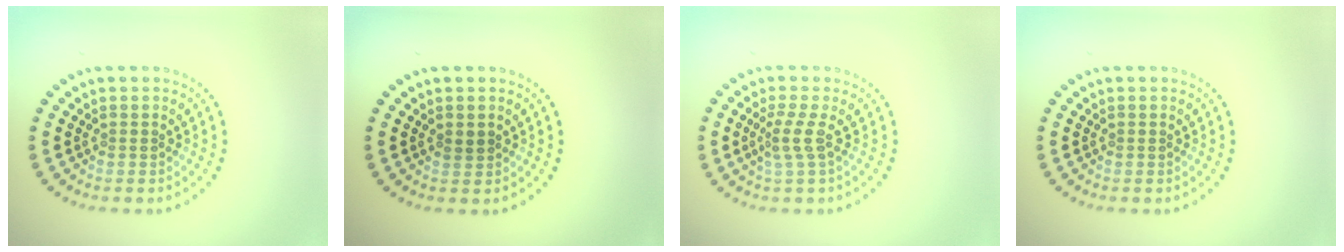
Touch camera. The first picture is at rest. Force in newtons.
{"total": 0.8, "press": 0.7, "slide": 0.3}
{"total": 2.0, "press": 1.3, "slide": 1.5}
{"total": 0.0}